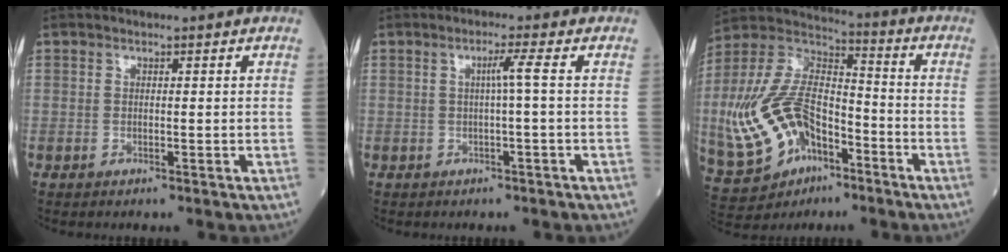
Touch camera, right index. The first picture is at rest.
{"total": 2.2, "force": [-0.1, -0.7, 2.0], "torque": [-0.035, 0.002, -0.001]}
{"total": 18.2, "force": [-6.1, 10.8, 13.4], "torque": [-0.304, 0.021, -0.103]}